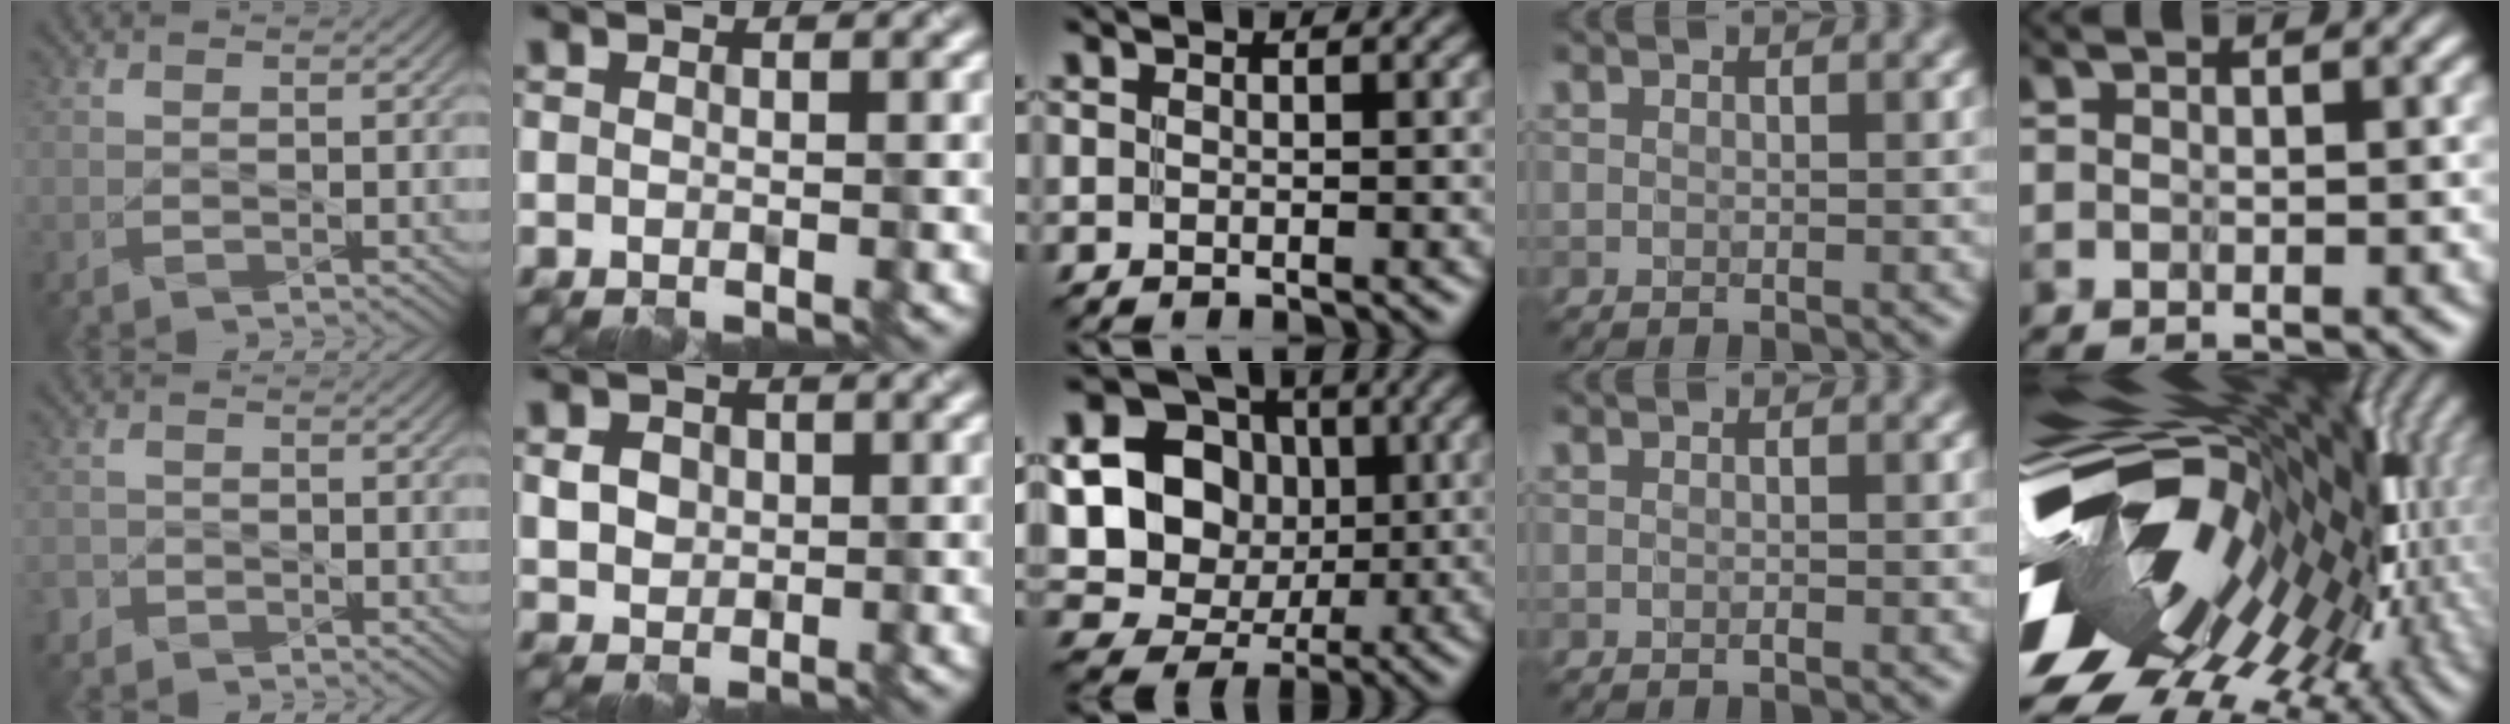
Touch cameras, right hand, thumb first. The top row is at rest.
{"thumb": {"total": 1.6, "force": [-1.2, 1.1, 0.3], "torque": [-0.006, 0.000, -0.030]}, "index": {"total": 2.2, "force": [0.2, 1.9, 1.0], "torque": [-0.026, -0.003, 0.009]}, "middle": {"total": 16.1, "force": [1.0, 14.7, 6.5], "torque": [-0.144, 0.010, -0.006]}, "little": {"total": 15.8, "force": [-1.1, 9.4, 12.6], "torque": [-0.223, -0.029, -0.005]}}